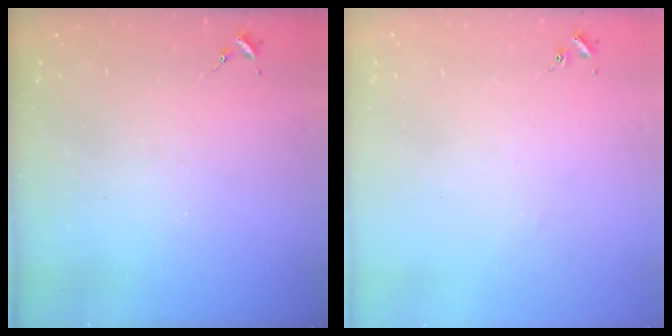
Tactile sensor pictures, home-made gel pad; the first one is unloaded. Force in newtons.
{"total": 1.1, "press": 1.1, "slide": 0.2}